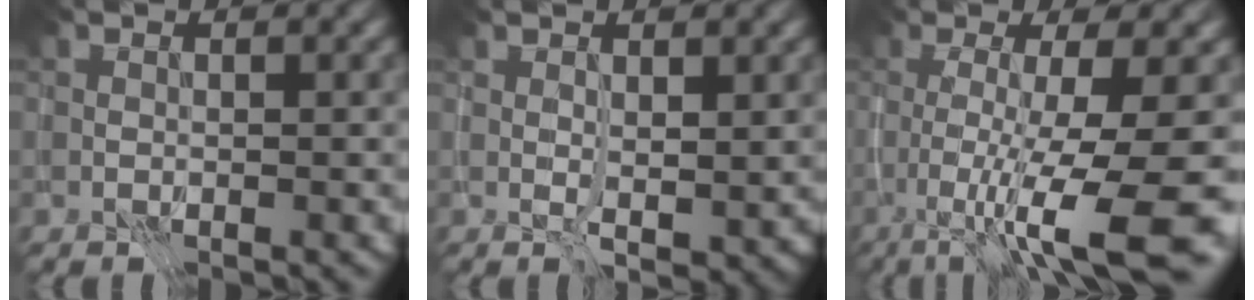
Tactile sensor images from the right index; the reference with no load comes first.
{"total": 1.8, "force": [0.5, 0.5, 1.7], "torque": [-0.030, -0.002, 0.018]}
{"total": 10.9, "force": [-2.7, 2.1, 10.4], "torque": [-0.138, -0.013, -0.033]}